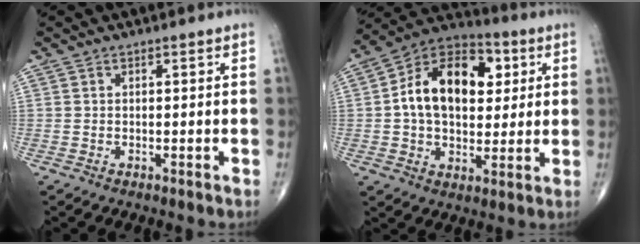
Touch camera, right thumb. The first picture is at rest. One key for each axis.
{"total": 18.3, "fx": 3.5, "fy": 11.9, "fz": 13.5, "tx": -0.184, "ty": 0.014, "tz": 0.051}